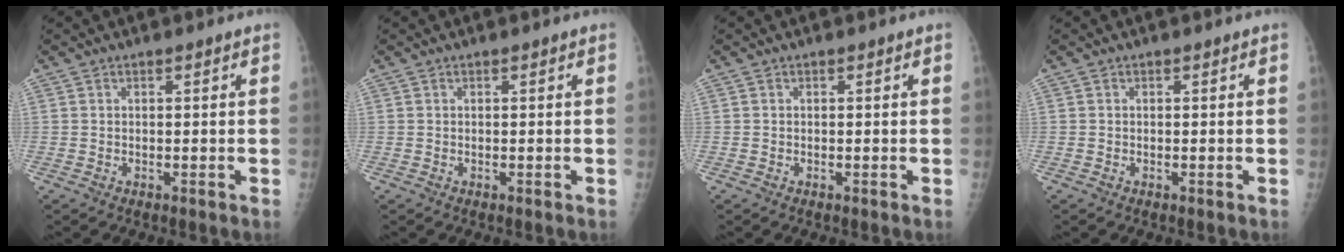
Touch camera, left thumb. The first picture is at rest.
{"total": 0.0}
{"total": 0.0}
{"total": 0.0}